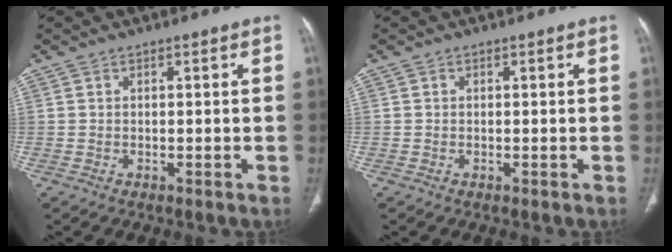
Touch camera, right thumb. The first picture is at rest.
{"total": 0.0}